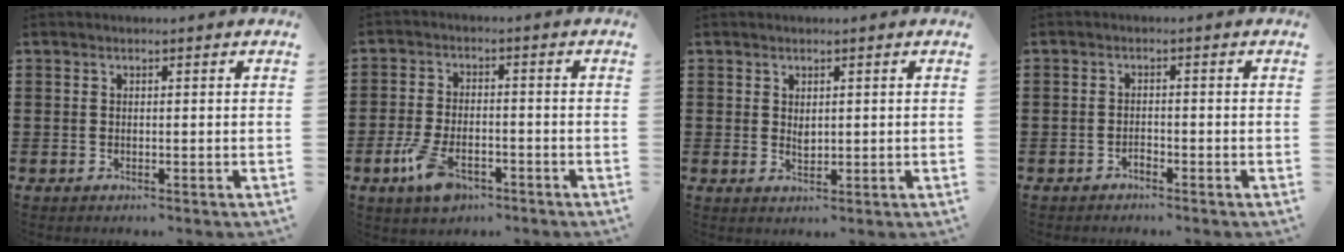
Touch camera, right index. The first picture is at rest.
{"total": 6.3, "force": [-3.7, 2.8, 4.3], "torque": [-0.102, -0.002, -0.071]}
{"total": 1.3, "force": [0.6, 0.7, 0.9], "torque": [-0.020, 0.003, 0.011]}
{"total": 1.2, "force": [-1.0, 0.5, 0.3], "torque": [-0.010, 0.000, -0.022]}